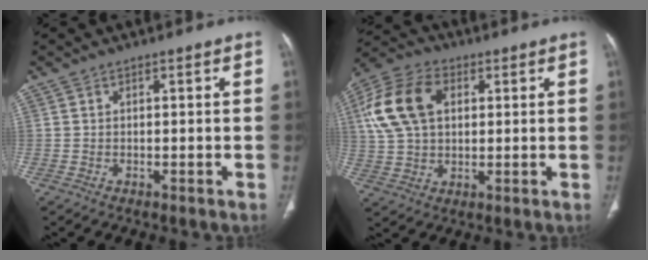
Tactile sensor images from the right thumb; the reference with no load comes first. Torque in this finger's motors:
{"motor_torque": [-0.31, 0.60, 0.86, -0.68, 0.13]}